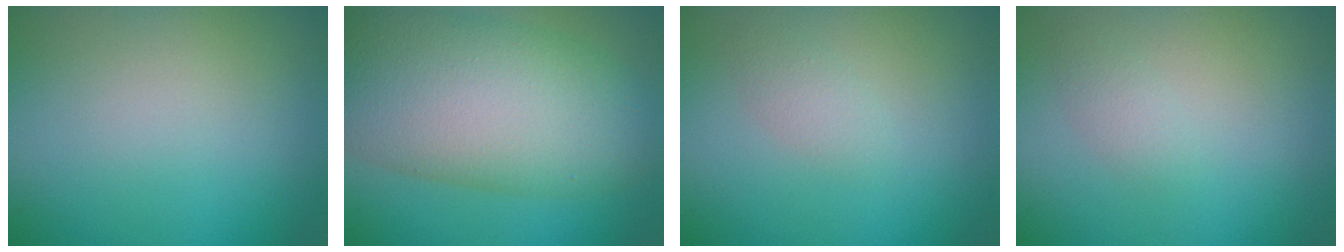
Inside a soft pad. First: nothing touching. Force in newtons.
{"total": 11.2, "press": 11.2, "slide": 0.3}
{"total": 1.2, "press": 1.2, "slide": 0.0}
{"total": 1.1, "press": 1.1, "slide": 0.0}